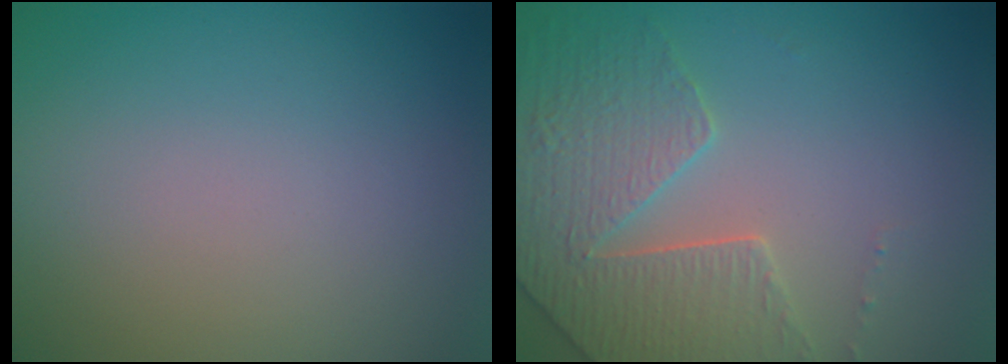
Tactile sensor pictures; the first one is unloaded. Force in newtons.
{"total": 4.2, "press": 4.1, "slide": 1.0}